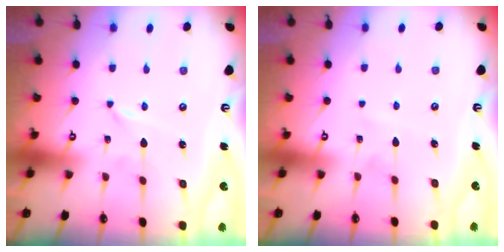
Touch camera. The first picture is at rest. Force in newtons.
{"total": 4.0, "press": 4.0, "slide": 0.4}